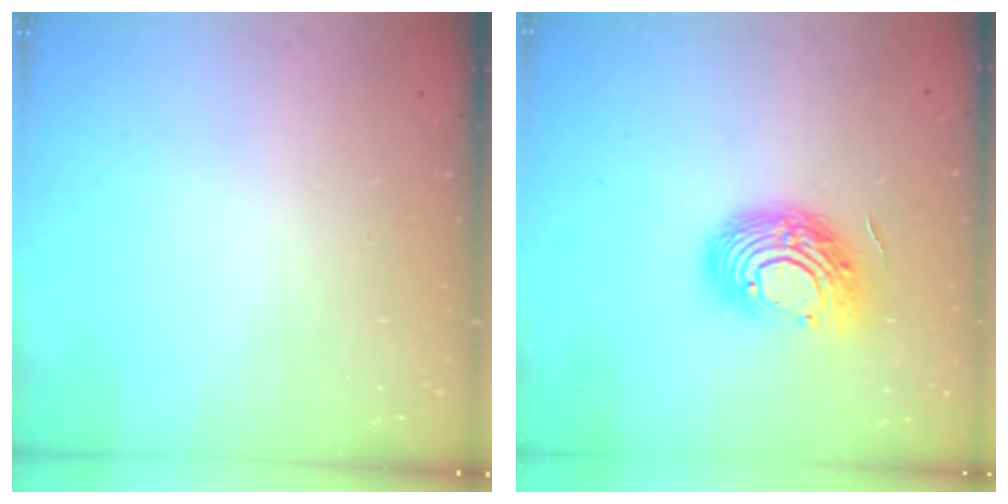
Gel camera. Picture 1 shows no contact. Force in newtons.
{"total": 14.5, "press": 14.5, "slide": 1.0}